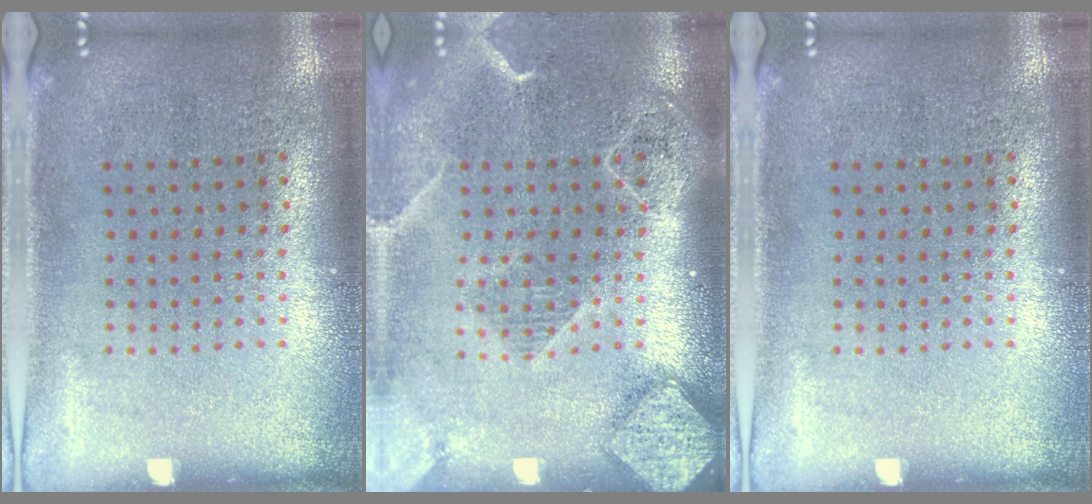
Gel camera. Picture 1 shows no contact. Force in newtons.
{"total": 2.2, "press": 1.9, "slide": 1.1}
{"total": 0.0}